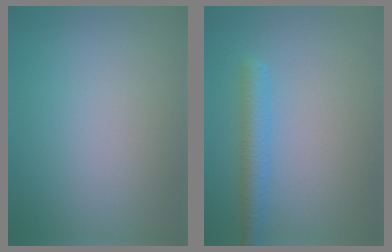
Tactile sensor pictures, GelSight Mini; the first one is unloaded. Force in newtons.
{"total": 2.9, "press": 2.9, "slide": 0.2}